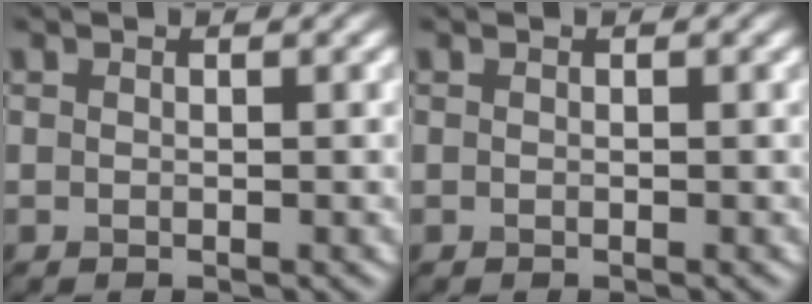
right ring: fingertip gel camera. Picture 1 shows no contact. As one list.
[{"total": 0.0}]